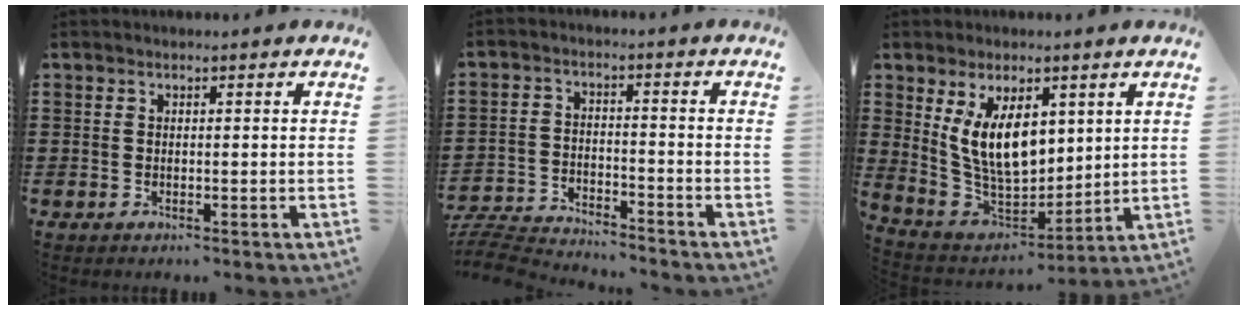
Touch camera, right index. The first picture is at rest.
{"total": 5.3, "force": [-5.3, 0.4, 0.6], "torque": [-0.030, -0.001, -0.113]}
{"total": 10.2, "force": [3.4, 5.6, 7.8], "torque": [-0.172, -0.008, 0.062]}